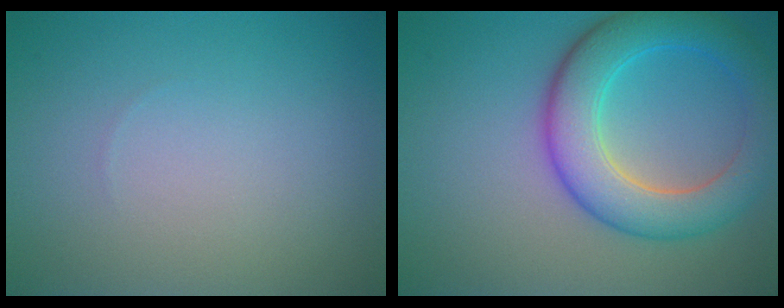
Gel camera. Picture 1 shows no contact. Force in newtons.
{"total": 7.1, "press": 7.1, "slide": 0.3}